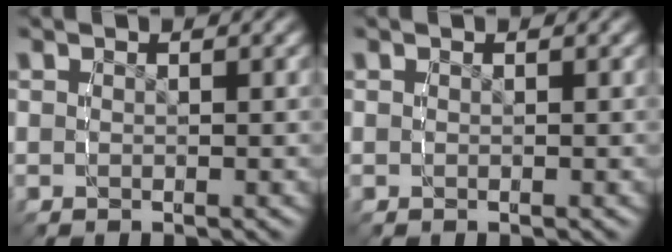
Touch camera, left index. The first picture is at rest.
{"total": 0.0}